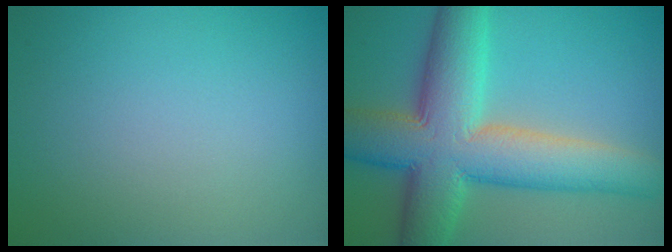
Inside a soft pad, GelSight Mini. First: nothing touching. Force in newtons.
{"total": 11.8, "press": 11.8, "slide": 0.9}